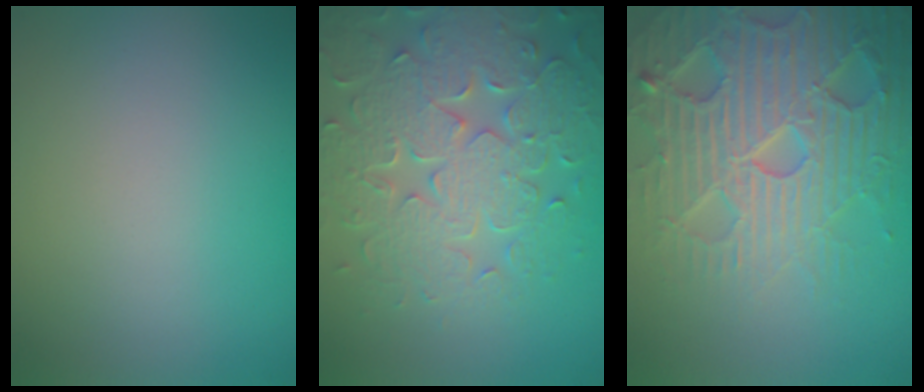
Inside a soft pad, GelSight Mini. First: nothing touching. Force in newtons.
{"total": 8.3, "press": 6.3, "slide": 5.5}
{"total": 7.6, "press": 7.4, "slide": 1.6}